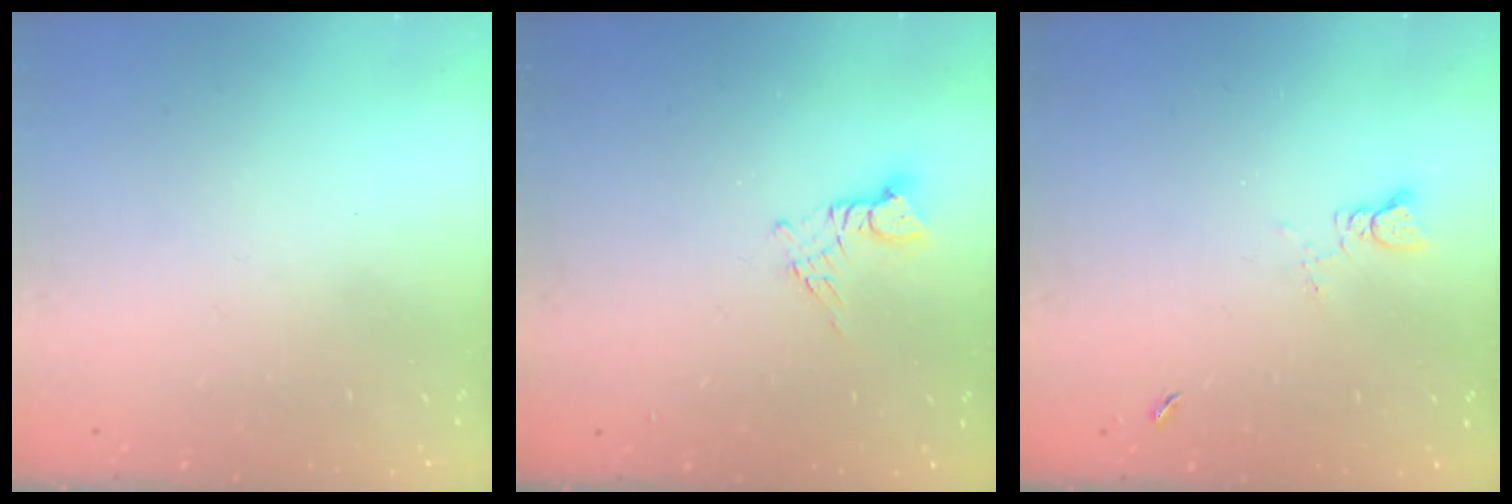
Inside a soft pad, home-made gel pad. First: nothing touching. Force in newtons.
{"total": 3.6, "press": 3.5, "slide": 0.4}
{"total": 1.7, "press": 1.7, "slide": 0.2}